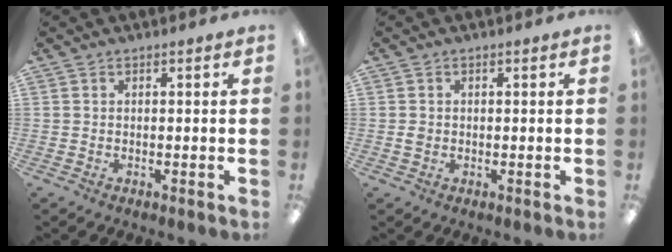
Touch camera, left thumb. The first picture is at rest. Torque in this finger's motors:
{"motor_torque": [-0.04, 0.02, -0.02, -0.14, 0.00]}